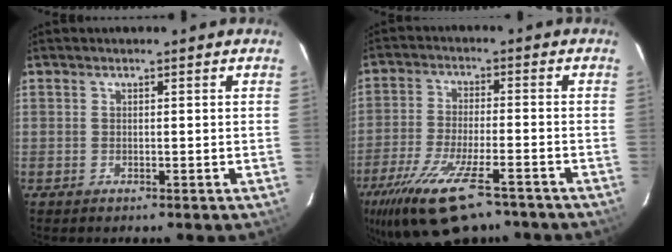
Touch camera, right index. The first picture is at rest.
{"total": 16.8, "force": [-11.5, 5.2, 11.1], "torque": [-0.231, -0.047, -0.195]}